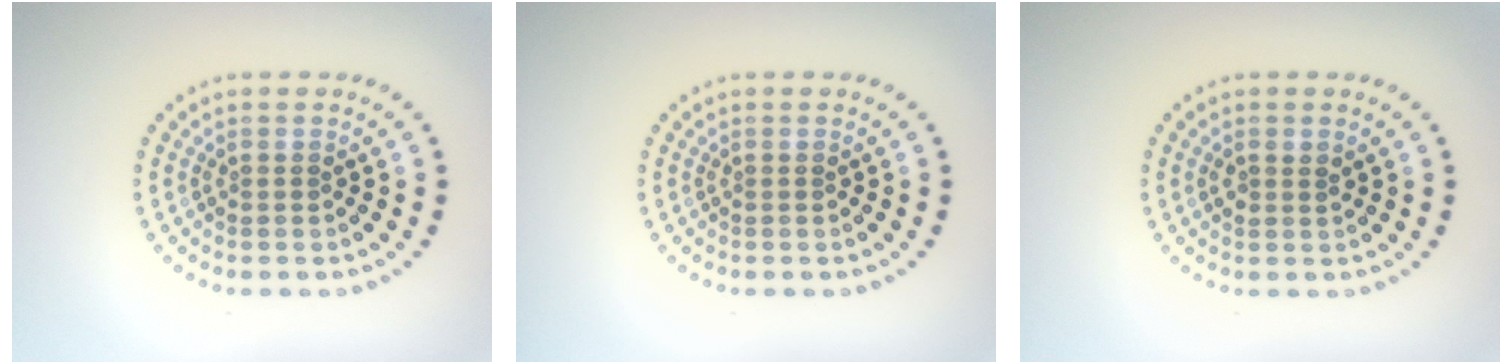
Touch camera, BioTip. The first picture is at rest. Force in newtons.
{"total": 0.0}
{"total": 1.0, "press": 0.9, "slide": 0.4}